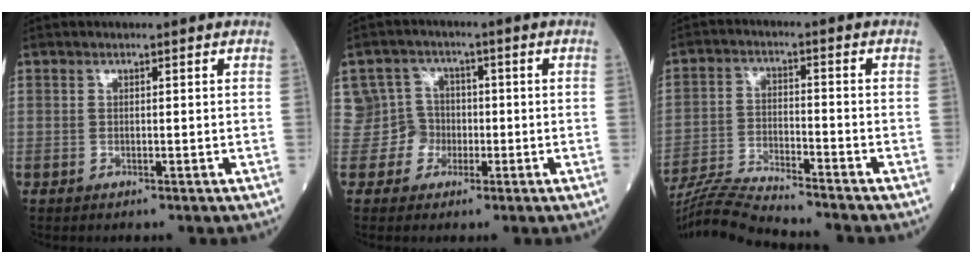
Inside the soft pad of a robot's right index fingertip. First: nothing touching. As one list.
[{"total": 4.9, "force": [-1.0, 4.8, -0.6], "torque": [0.023, 0.020, -0.019]}, {"total": 11.3, "force": [-10.8, -0.9, 3.3], "torque": [-0.057, -0.013, -0.191]}]